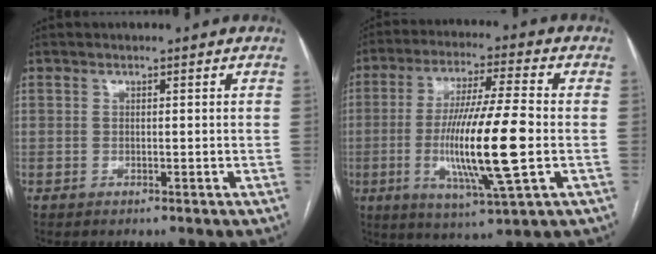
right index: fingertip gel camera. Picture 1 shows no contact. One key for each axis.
{"total": 15.9, "fx": -2.5, "fy": 0.7, "fz": 15.7, "tx": -0.302, "ty": -0.015, "tz": -0.045}